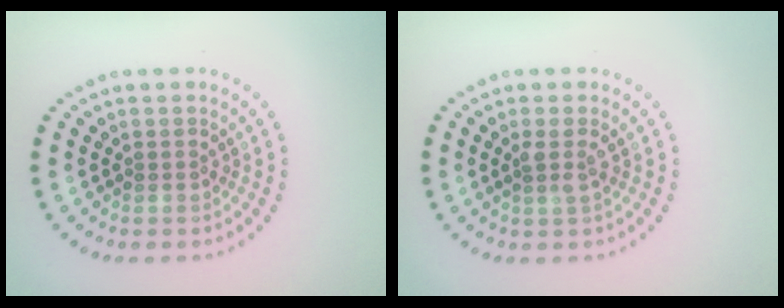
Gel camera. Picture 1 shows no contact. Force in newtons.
{"total": 1.3, "press": 1.2, "slide": 0.7}